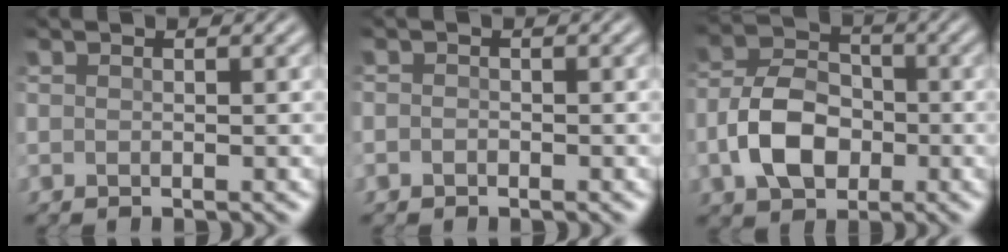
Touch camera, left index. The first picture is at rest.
{"total": 0.6, "force": [-0.3, 0.5, 0.2], "torque": [0.009, 0.002, -0.010]}
{"total": 6.2, "force": [-1.7, 4.2, 4.2], "torque": [-0.086, 0.010, -0.037]}